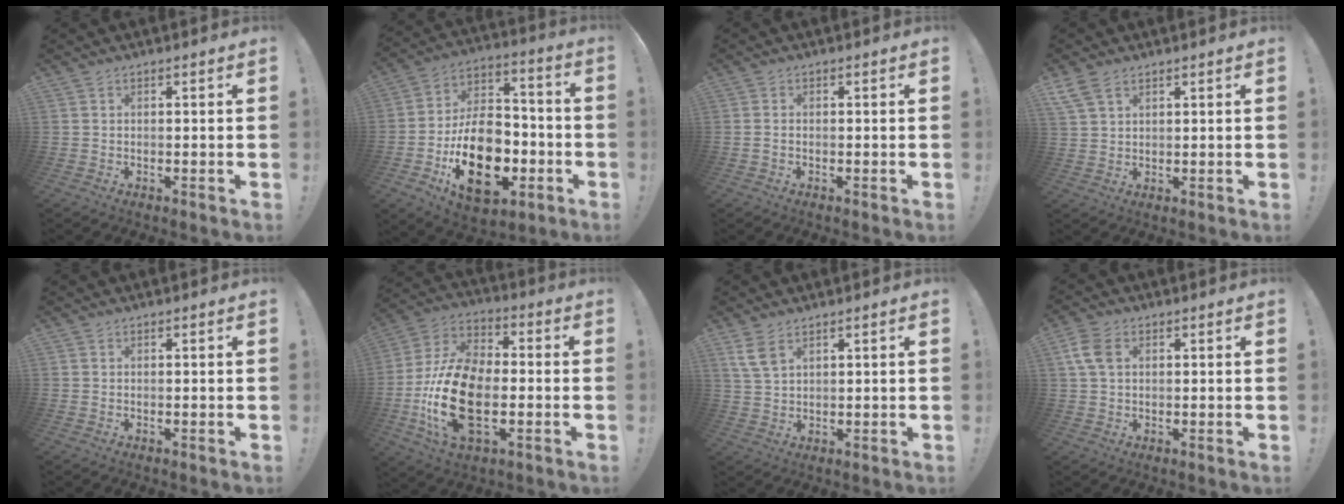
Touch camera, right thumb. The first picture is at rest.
{"total": 23.0, "force": [-8.1, 15.4, 15.1], "torque": [-0.247, 0.045, -0.120]}
{"total": 0.6, "force": [-0.2, 0.4, 0.3], "torque": [-0.010, 0.003, -0.003]}
{"total": 5.8, "force": [3.9, 3.0, 3.1], "torque": [-0.063, -0.009, 0.078]}
{"total": 0.0}
{"total": 21.7, "force": [-5.5, 12.7, 16.7], "torque": [-0.332, 0.022, -0.087]}
{"total": 5.9, "force": [3.3, 3.3, 3.5], "torque": [-0.066, -0.009, 0.066]}
{"total": 6.9, "force": [1.9, 4.9, 4.5], "torque": [-0.101, 0.011, 0.038]}